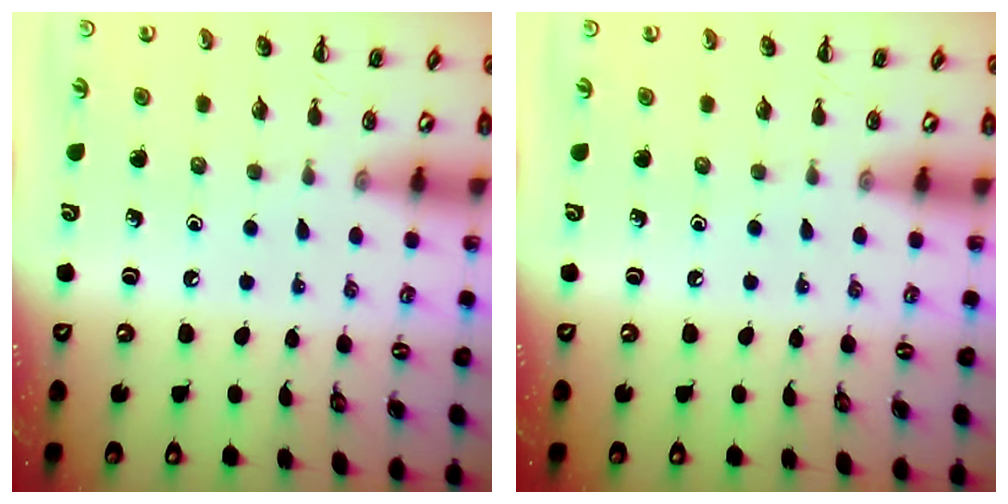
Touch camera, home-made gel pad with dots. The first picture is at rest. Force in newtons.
{"total": 0.0}